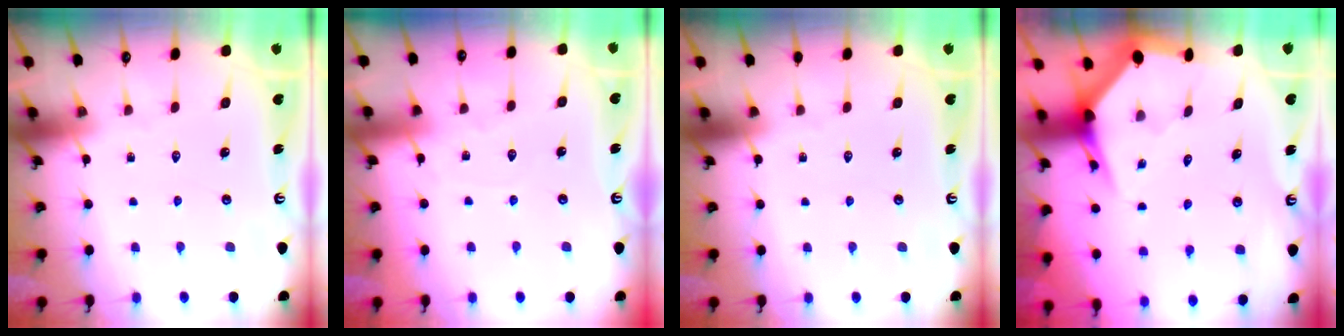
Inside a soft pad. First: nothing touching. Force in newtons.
{"total": 2.7, "press": 2.7, "slide": 0.1}
{"total": 0.0}
{"total": 3.9, "press": 3.8, "slide": 0.7}